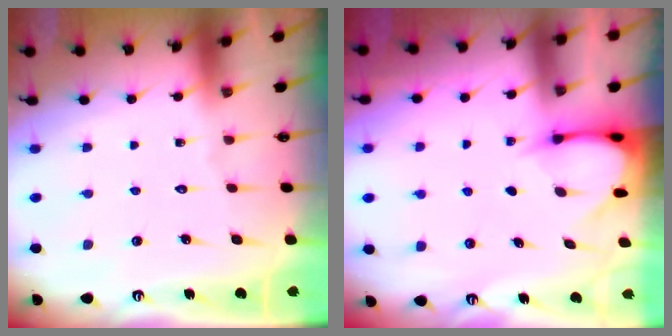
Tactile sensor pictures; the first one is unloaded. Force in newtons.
{"total": 3.4, "press": 3.4, "slide": 0.3}